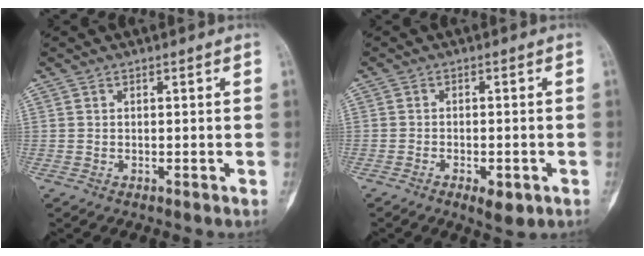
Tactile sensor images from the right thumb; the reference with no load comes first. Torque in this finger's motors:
{"motor_torque": [-0.04, 0.12, -0.25, 0.05, -0.02]}